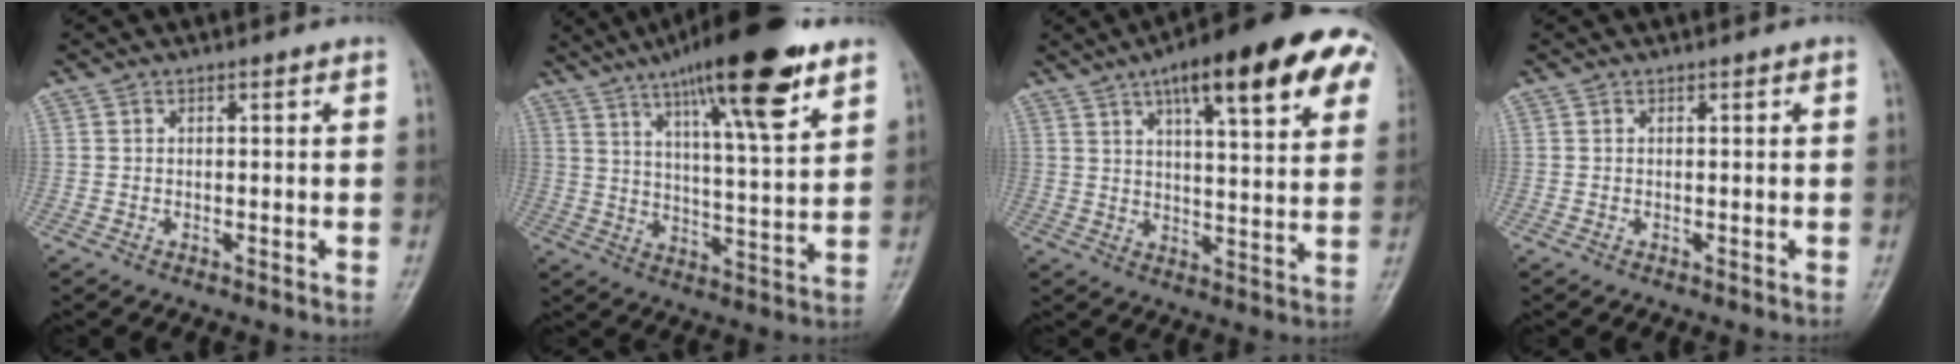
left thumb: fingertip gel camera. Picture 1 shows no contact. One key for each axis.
{"total": 17.5, "fx": 10.1, "fy": 3.7, "fz": 13.8, "tx": -0.197, "ty": -0.033, "tz": 0.155}
{"total": 22.4, "fx": 11.0, "fy": 6.4, "fz": 18.5, "tx": -0.237, "ty": -0.003, "tz": 0.150}
{"total": 0.0}